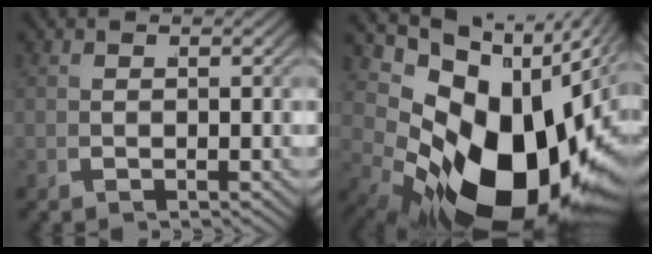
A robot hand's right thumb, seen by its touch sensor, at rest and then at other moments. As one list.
[{"total": 23.2, "force": [-0.4, 14.3, 18.3], "torque": [-0.280, -0.035, 0.012]}]